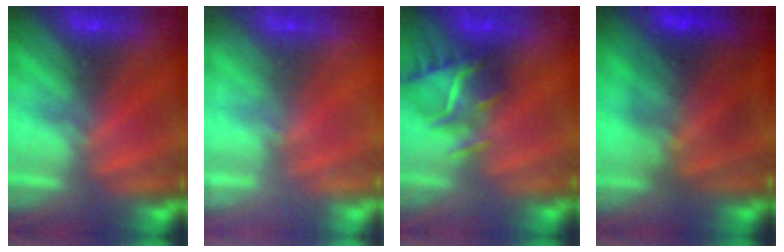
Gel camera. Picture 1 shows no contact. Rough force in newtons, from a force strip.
{"total": 2.4}
{"total": 6.8}
{"total": 6.9}